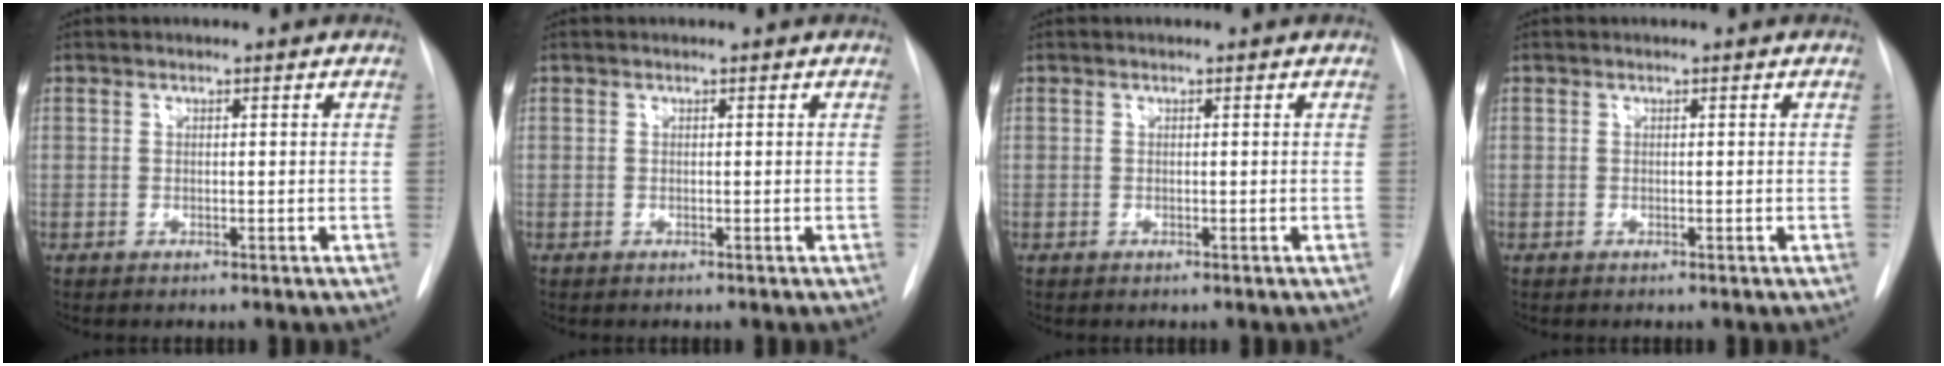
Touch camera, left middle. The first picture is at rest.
{"total": 0.0}
{"total": 0.0}
{"total": 0.0}